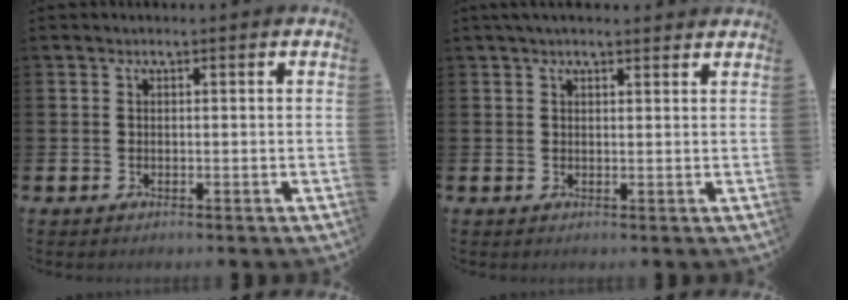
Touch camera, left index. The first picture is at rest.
{"total": 2.0, "force": [1.8, 0.4, 0.8], "torque": [-0.016, 0.002, 0.032]}